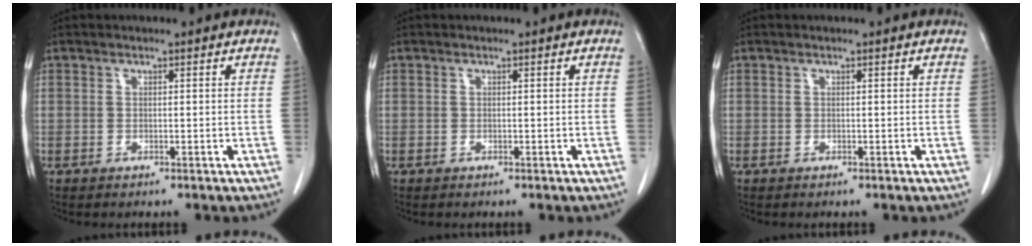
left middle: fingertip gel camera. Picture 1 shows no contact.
{"total": 0.0}
{"total": 0.0}